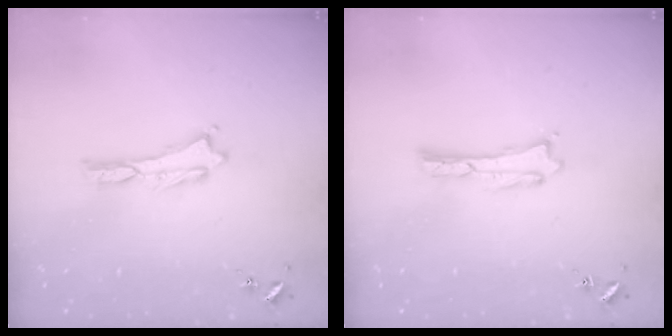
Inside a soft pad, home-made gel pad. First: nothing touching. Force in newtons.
{"total": 0.0}